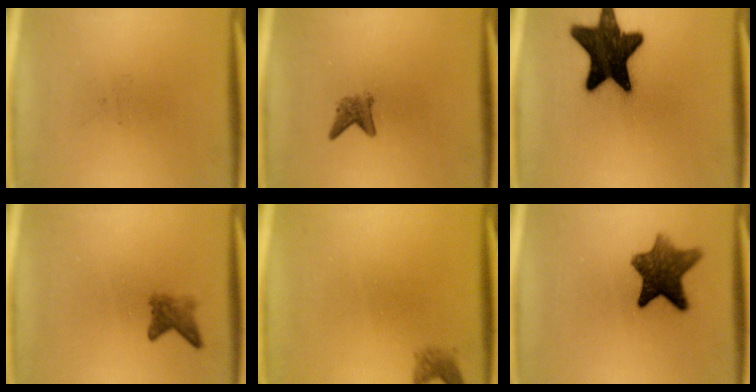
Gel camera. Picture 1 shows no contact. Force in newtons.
{"total": 2.1}
{"total": 17.2}
{"total": 2.3}
{"total": 1.5}
{"total": 9.2}